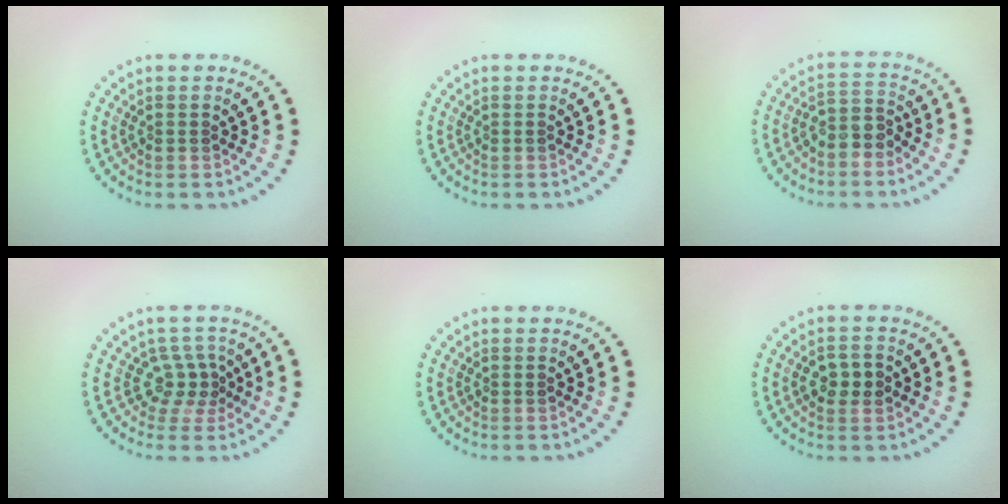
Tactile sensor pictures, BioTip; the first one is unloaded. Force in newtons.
{"total": 0.0}
{"total": 2.4, "press": 2.2, "slide": 1.1}
{"total": 2.5, "press": 1.8, "slide": 1.7}
{"total": 0.0}
{"total": 2.4, "press": 2.4, "slide": 0.2}